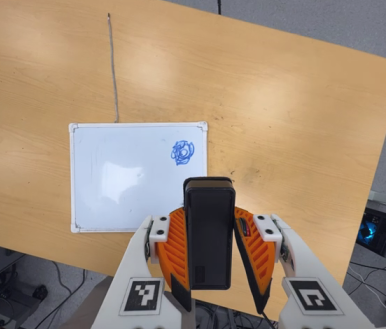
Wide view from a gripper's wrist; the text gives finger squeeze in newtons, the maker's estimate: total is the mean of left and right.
{"total": 4.4, "left": 3.5, "right": 5.4}